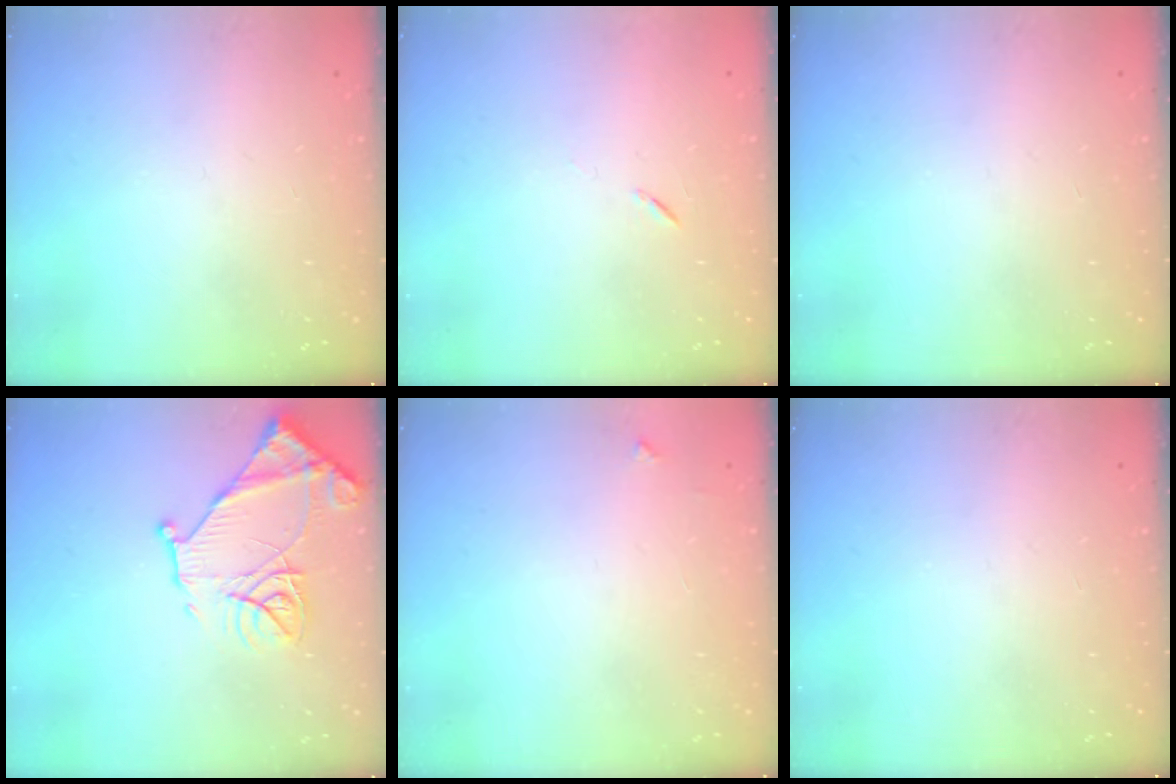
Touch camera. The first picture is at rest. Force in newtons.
{"total": 5.8, "press": 5.4, "slide": 2.1}
{"total": 0.0}
{"total": 15.2, "press": 15.2, "slide": 1.5}
{"total": 3.3, "press": 3.3, "slide": 0.4}
{"total": 0.0}